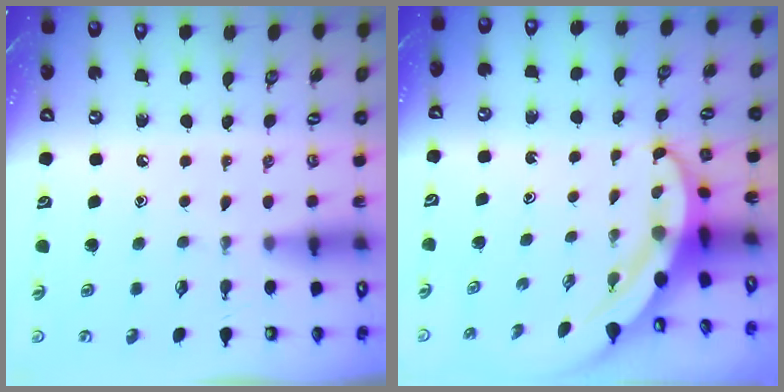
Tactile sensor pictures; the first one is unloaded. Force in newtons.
{"total": 3.9, "press": 3.8, "slide": 0.6}